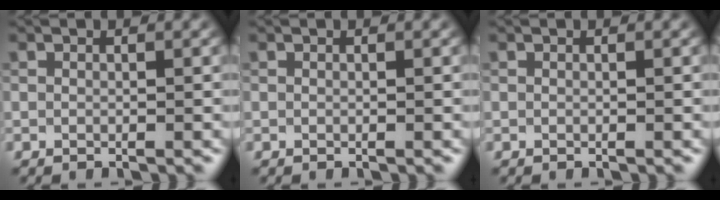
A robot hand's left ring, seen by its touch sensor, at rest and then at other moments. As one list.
[{"total": 0.0}, {"total": 0.0}]